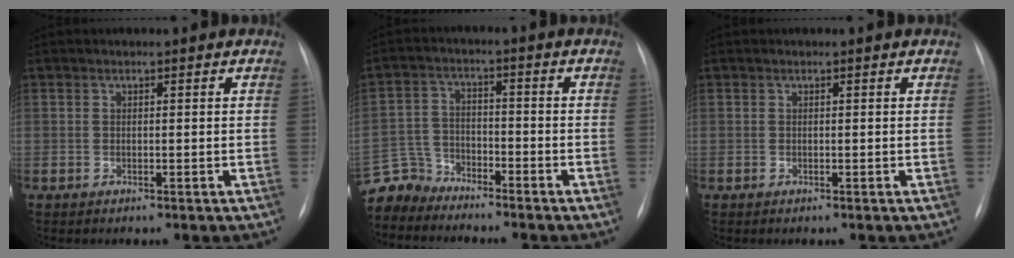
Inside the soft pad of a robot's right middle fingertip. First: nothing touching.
{"total": 6.4, "force": [-6.1, 1.6, -1.1], "torque": [0.015, 0.003, -0.124]}
{"total": 0.0}